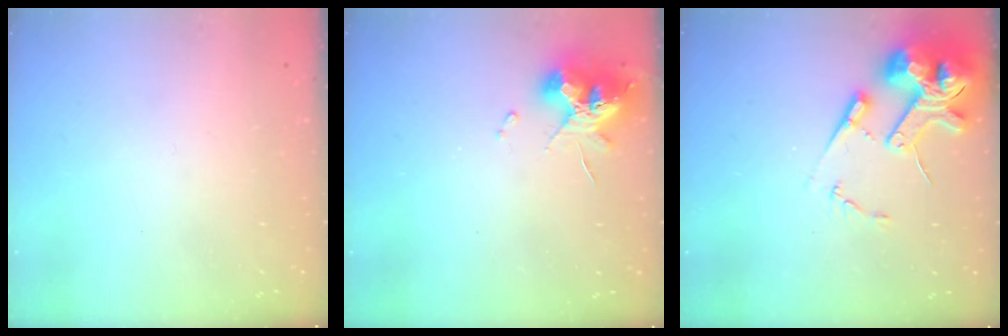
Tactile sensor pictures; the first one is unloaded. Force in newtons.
{"total": 10.8, "press": 10.7, "slide": 1.4}
{"total": 15.8, "press": 15.6, "slide": 2.2}